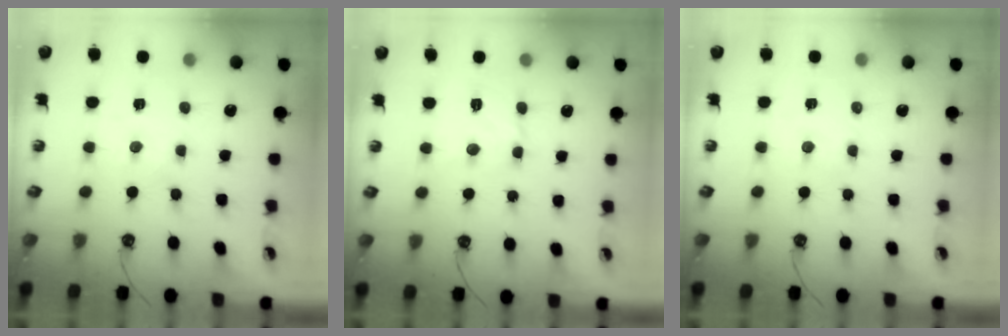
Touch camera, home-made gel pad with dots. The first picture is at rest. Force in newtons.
{"total": 5.3, "press": 5.3, "slide": 0.3}
{"total": 1.4, "press": 1.4, "slide": 0.2}